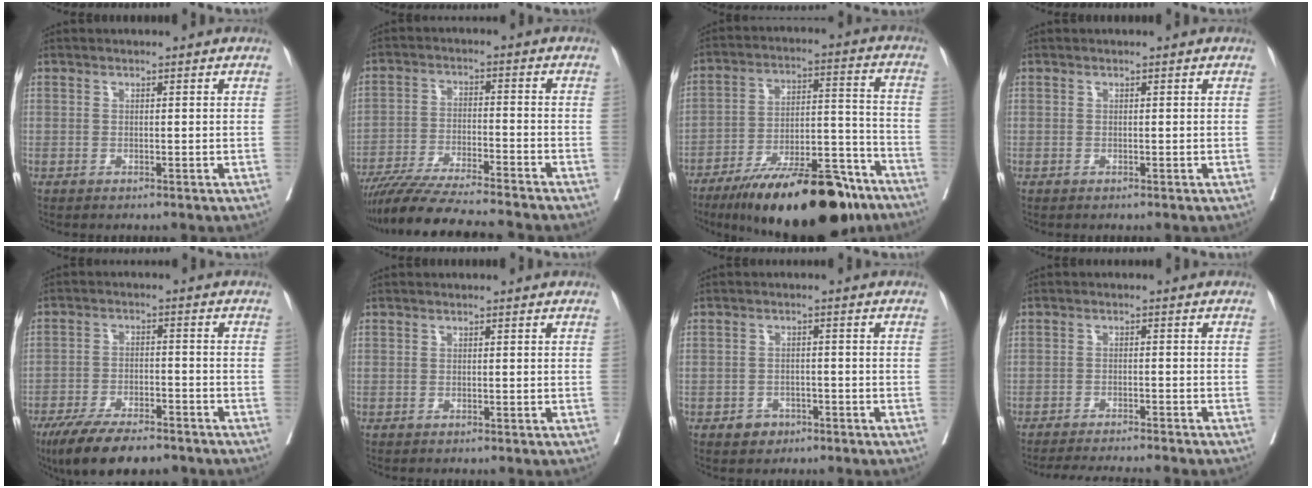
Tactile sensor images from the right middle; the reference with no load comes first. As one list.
[{"total": 14.6, "force": [-13.1, -0.4, 6.6], "torque": [-0.102, -0.022, -0.213]}, {"total": 21.7, "force": [-16.1, 5.0, 13.6], "torque": [-0.162, 0.016, -0.257]}, {"total": 0.0}, {"total": 12.0, "force": [-9.3, 3.2, 6.9], "torque": [-0.108, -0.018, -0.150]}, {"total": 0.0}, {"total": 2.3, "force": [-1.4, 1.6, 0.8], "torque": [-0.009, 0.005, -0.016]}, {"total": 9.9, "force": [-9.0, 0.0, 4.1], "torque": [-0.047, -0.015, -0.122]}]